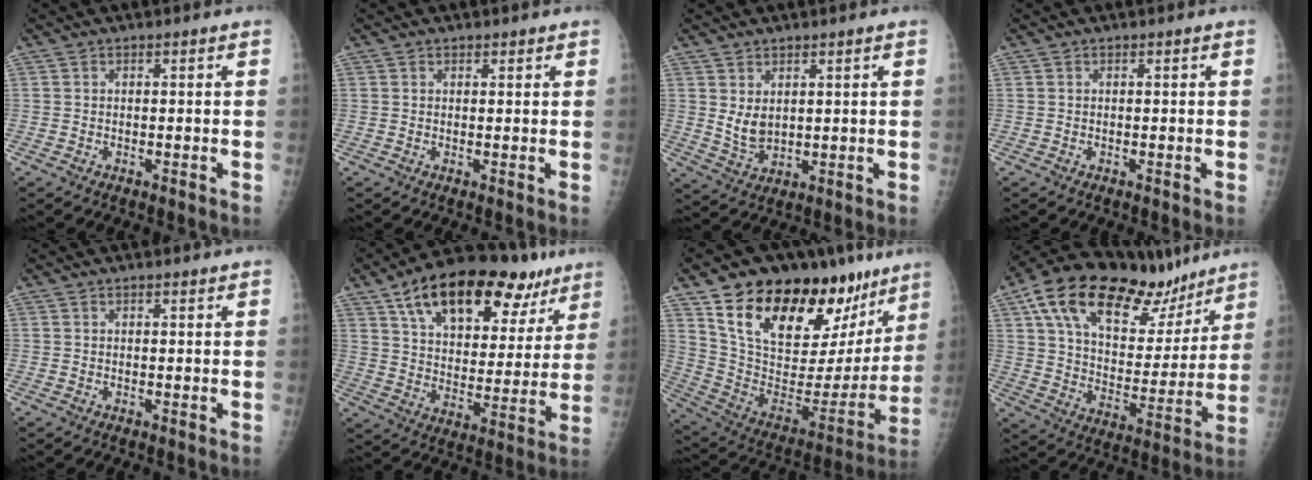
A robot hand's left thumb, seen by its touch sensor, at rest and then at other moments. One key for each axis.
{"total": 1.0, "fx": 0.8, "fy": 0.6, "fz": 0.1, "tx": 0.010, "ty": -0.006, "tz": 0.008}
{"total": 4.9, "fx": 1.9, "fy": 3.1, "fz": 3.2, "tx": -0.048, "ty": -0.023, "tz": 0.046}
{"total": 0.0}
{"total": 1.0, "fx": 0.8, "fy": 0.3, "fz": 0.5, "tx": -0.008, "ty": -0.004, "tz": 0.012}
{"total": 25.9, "fx": 15.2, "fy": 12.6, "fz": 16.7, "tx": -0.218, "ty": -0.012, "tz": 0.238}
{"total": 31.9, "fx": 19.8, "fy": 14.8, "fz": 20.2, "tx": -0.280, "ty": -0.049, "tz": 0.323}
{"total": 27.7, "fx": 17.3, "fy": 13.0, "fz": 17.2, "tx": -0.241, "ty": -0.023, "tz": 0.281}